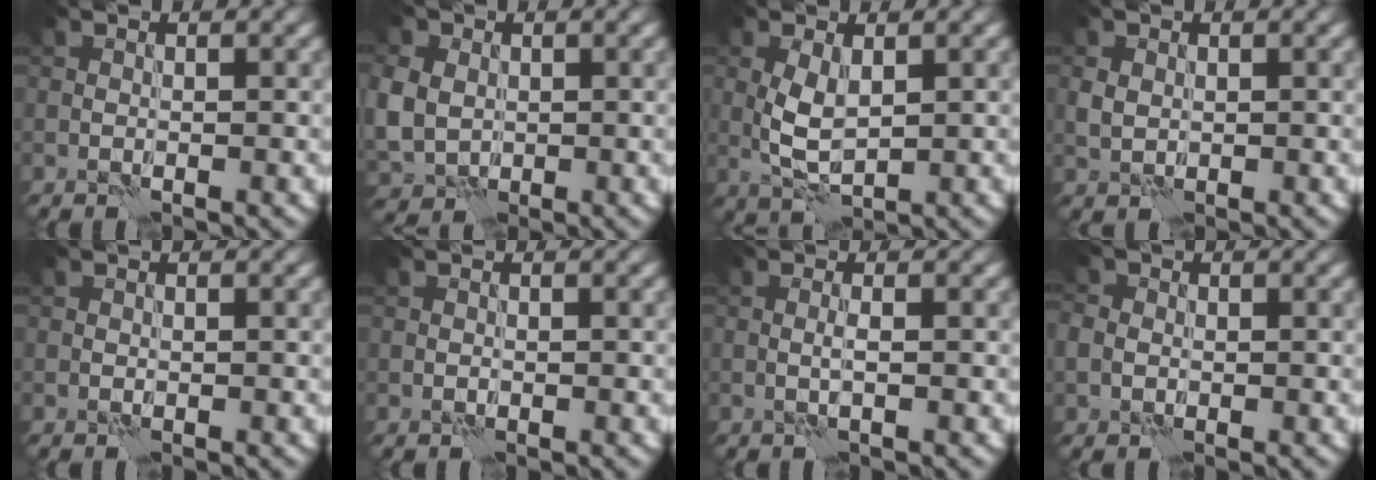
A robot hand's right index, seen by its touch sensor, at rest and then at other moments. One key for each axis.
{"total": 5.8, "fx": 0.3, "fy": 4.9, "fz": 3.0, "tx": -0.078, "ty": 0.012, "tz": -0.009}
{"total": 3.2, "fx": 0.8, "fy": 1.5, "fz": 2.7, "tx": -0.062, "ty": 0.000, "tz": 0.020}
{"total": 1.3, "fx": 0.3, "fy": 1.1, "fz": 0.8, "tx": -0.019, "ty": 0.003, "tz": 0.006}
{"total": 0.0}
{"total": 0.0}
{"total": 0.9, "fx": 0.0, "fy": -0.2, "fz": 0.8, "tx": -0.019, "ty": 0.005, "tz": -0.002}
{"total": 2.4, "fx": -0.2, "fy": 2.1, "fz": 1.1, "tx": -0.017, "ty": 0.010, "tz": -0.010}